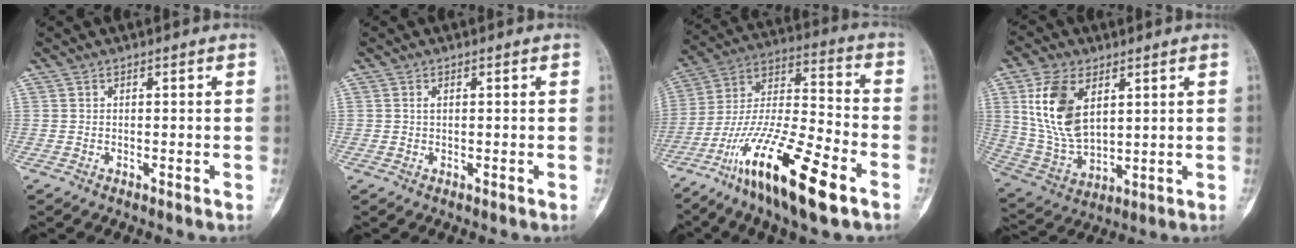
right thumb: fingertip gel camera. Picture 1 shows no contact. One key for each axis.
{"total": 0.7, "fx": 0.2, "fy": 0.4, "fz": 0.5, "tx": -0.011, "ty": 0.004, "tz": 0.006}
{"total": 22.1, "fx": -12.0, "fy": 5.4, "fz": 17.8, "tx": -0.367, "ty": 0.047, "tz": -0.221}
{"total": 14.7, "fx": 5.0, "fy": 8.4, "fz": 11.0, "tx": -0.213, "ty": -0.019, "tz": 0.112}